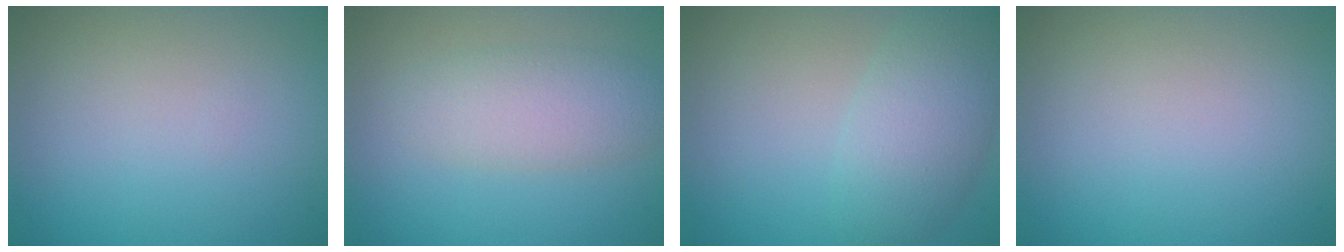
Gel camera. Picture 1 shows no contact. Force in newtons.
{"total": 3.8, "press": 3.7, "slide": 0.2}
{"total": 4.9, "press": 4.9, "slide": 0.1}
{"total": 0.0}